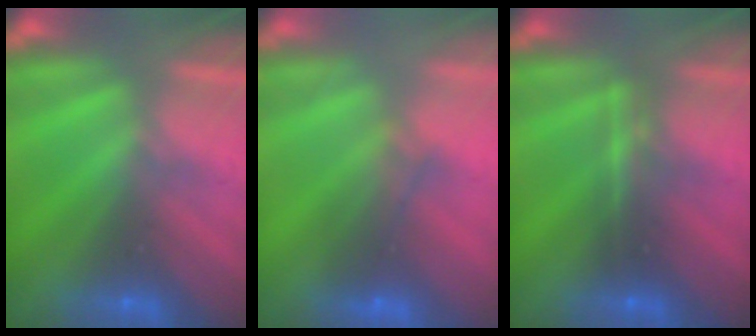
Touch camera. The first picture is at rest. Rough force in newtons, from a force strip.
{"total": 4.5}
{"total": 2.3}